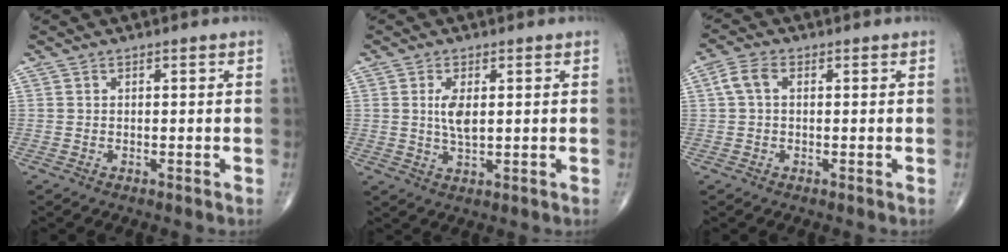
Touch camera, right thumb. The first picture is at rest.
{"total": 4.6, "force": [0.8, 1.9, 4.1], "torque": [-0.082, -0.009, 0.018]}
{"total": 3.8, "force": [0.6, 2.3, 2.9], "torque": [-0.064, 0.012, 0.009]}